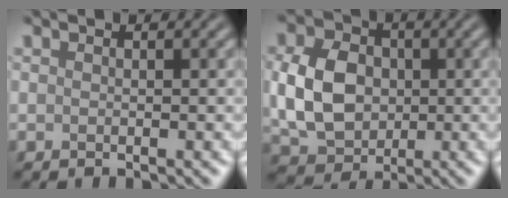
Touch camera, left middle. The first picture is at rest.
{"total": 7.3, "force": [0.0, 5.7, 4.7], "torque": [-0.104, 0.002, -0.004]}